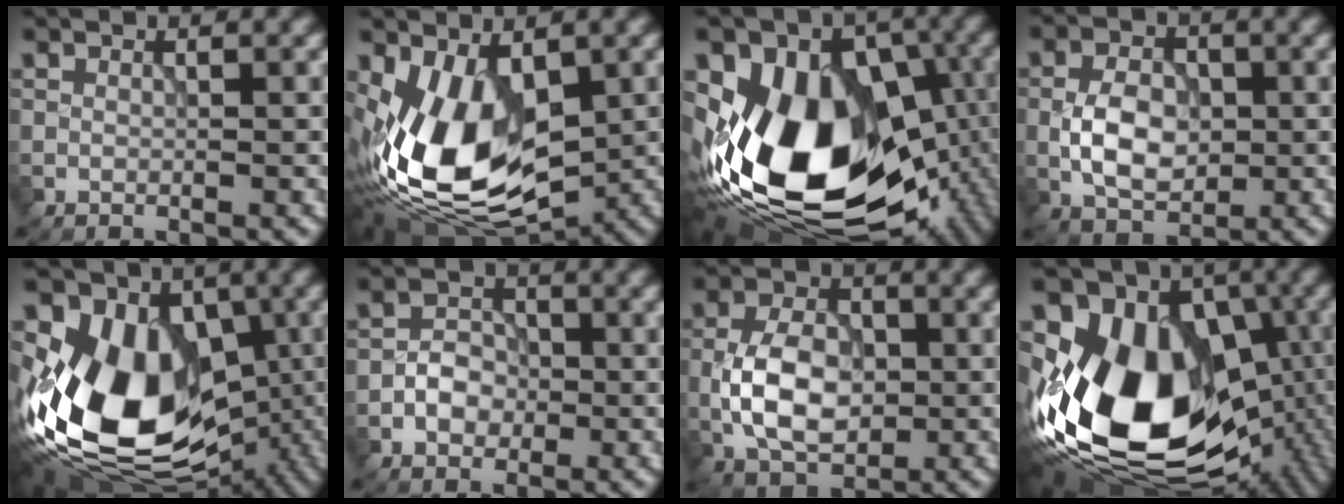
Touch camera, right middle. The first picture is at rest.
{"total": 12.3, "force": [-1.2, 7.3, 9.8], "torque": [-0.190, -0.019, -0.019]}
{"total": 19.4, "force": [-4.0, 12.8, 14.0], "torque": [-0.234, -0.027, -0.052]}
{"total": 4.7, "force": [-0.6, 3.1, 3.5], "torque": [-0.064, 0.001, -0.013]}
{"total": 17.9, "force": [-1.3, 13.1, 12.1], "torque": [-0.195, 0.003, -0.014]}
{"total": 2.4, "force": [-0.8, 1.9, 1.2], "torque": [-0.015, 0.005, -0.018]}
{"total": 6.1, "force": [-0.9, 3.9, 4.6], "torque": [-0.093, 0.002, -0.021]}
{"total": 19.9, "force": [-2.2, 14.3, 13.7], "torque": [-0.221, -0.015, -0.015]}